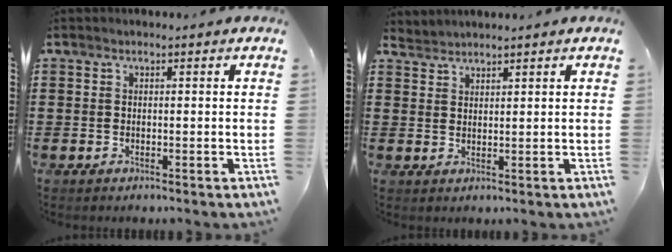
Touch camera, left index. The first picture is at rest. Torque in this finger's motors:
{"motor_torque": [0.00, 0.01, 0.03, -0.02]}